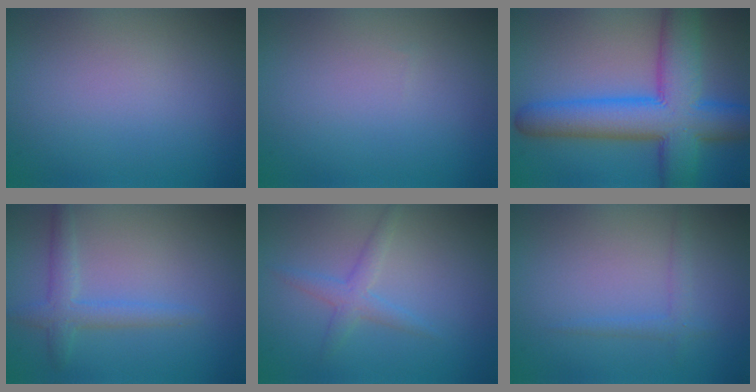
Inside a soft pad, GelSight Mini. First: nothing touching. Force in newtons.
{"total": 0.0}
{"total": 11.5, "press": 11.5, "slide": 0.4}
{"total": 2.4, "press": 2.4, "slide": 0.1}
{"total": 2.0, "press": 2.0, "slide": 0.2}
{"total": 1.4, "press": 1.4, "slide": 0.0}